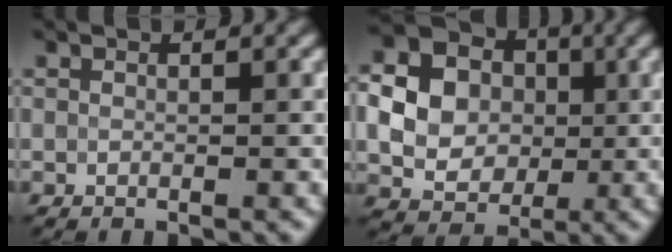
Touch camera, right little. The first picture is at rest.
{"total": 9.6, "force": [0.8, 8.5, 4.4], "torque": [-0.100, 0.006, -0.002]}